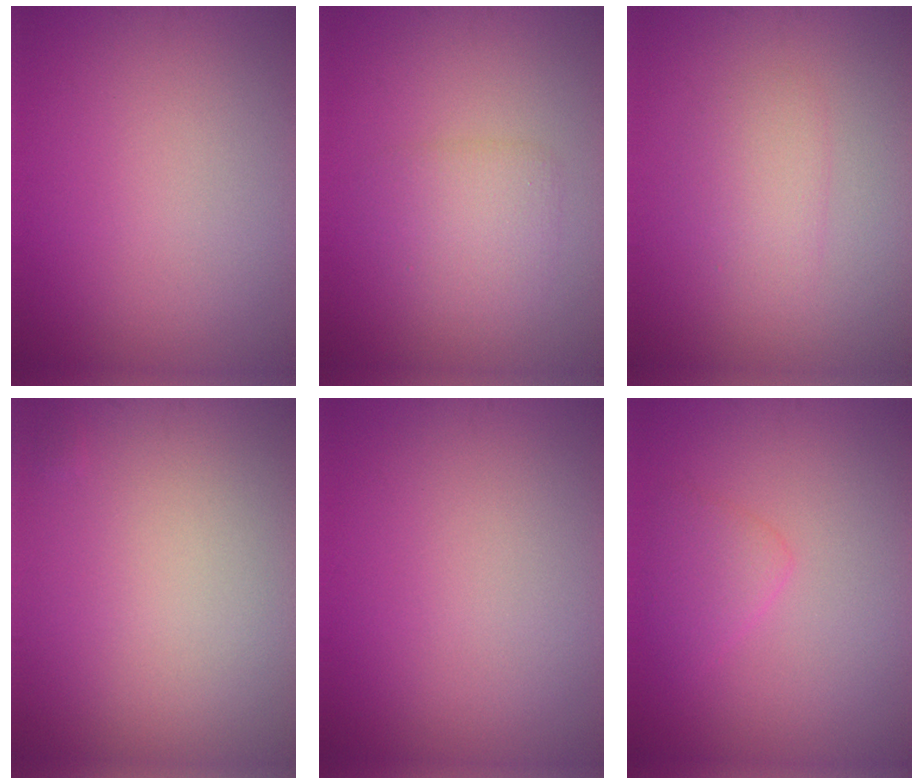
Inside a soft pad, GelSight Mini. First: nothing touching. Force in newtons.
{"total": 2.5, "press": 2.5, "slide": 0.3}
{"total": 2.0, "press": 2.0, "slide": 0.1}
{"total": 0.0}
{"total": 0.0}
{"total": 1.8, "press": 1.8, "slide": 0.2}